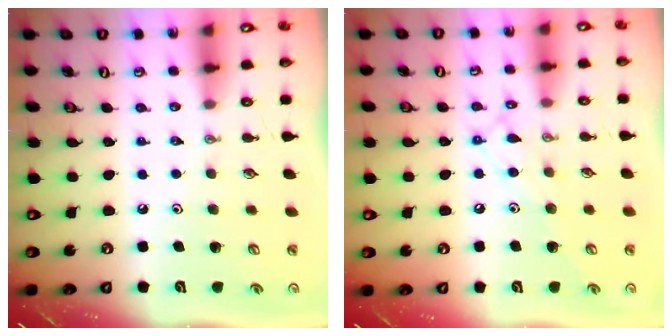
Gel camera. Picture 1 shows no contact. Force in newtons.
{"total": 10.2, "press": 10.2, "slide": 0.8}